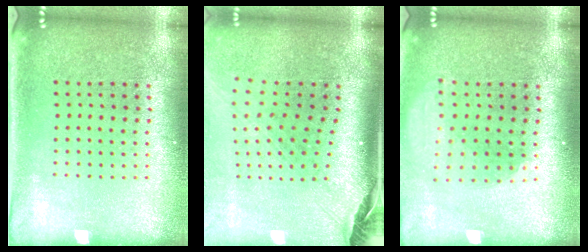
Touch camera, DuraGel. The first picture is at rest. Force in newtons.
{"total": 3.0, "press": 2.1, "slide": 2.1}
{"total": 1.8, "press": 1.4, "slide": 1.2}